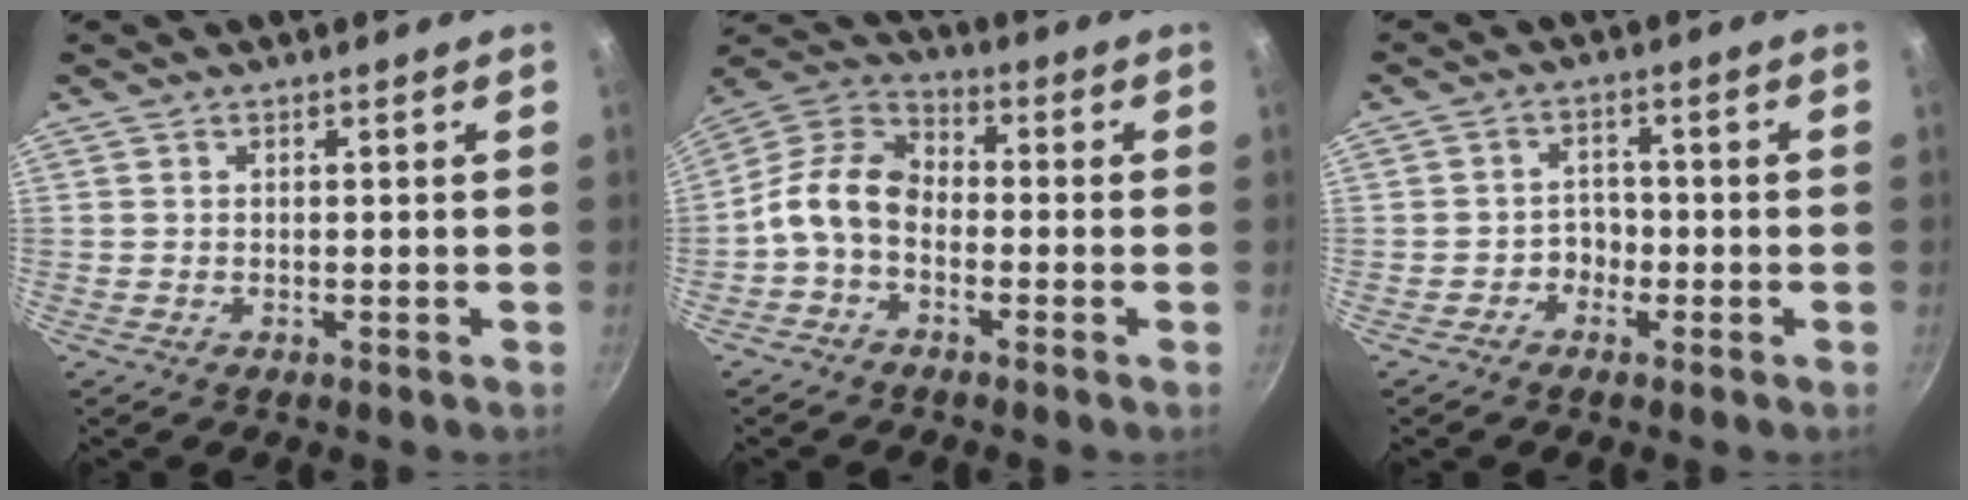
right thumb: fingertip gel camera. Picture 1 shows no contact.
{"total": 10.0, "force": [-2.6, 6.9, 6.8], "torque": [-0.115, 0.045, -0.073]}
{"total": 3.2, "force": [-1.5, 2.6, 1.1], "torque": [0.011, 0.020, -0.028]}